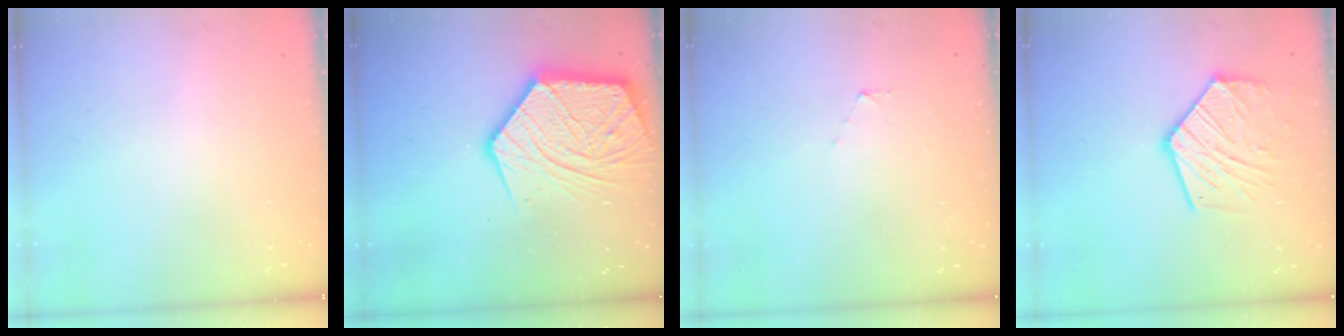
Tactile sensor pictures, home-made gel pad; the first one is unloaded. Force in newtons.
{"total": 21.3, "press": 21.2, "slide": 2.2}
{"total": 3.5, "press": 3.5, "slide": 0.3}
{"total": 16.4, "press": 16.3, "slide": 1.7}